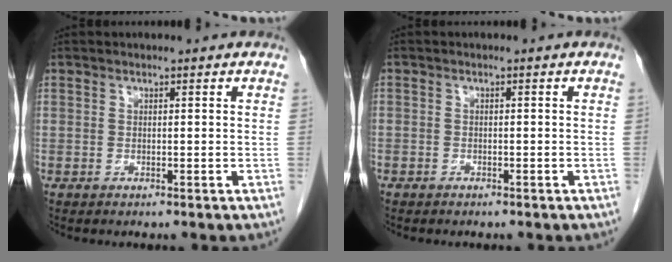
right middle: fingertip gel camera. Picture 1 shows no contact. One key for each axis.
{"total": 0.7, "fx": -0.5, "fy": 0.4, "fz": 0.1, "tx": -0.002, "ty": 0.003, "tz": -0.009}